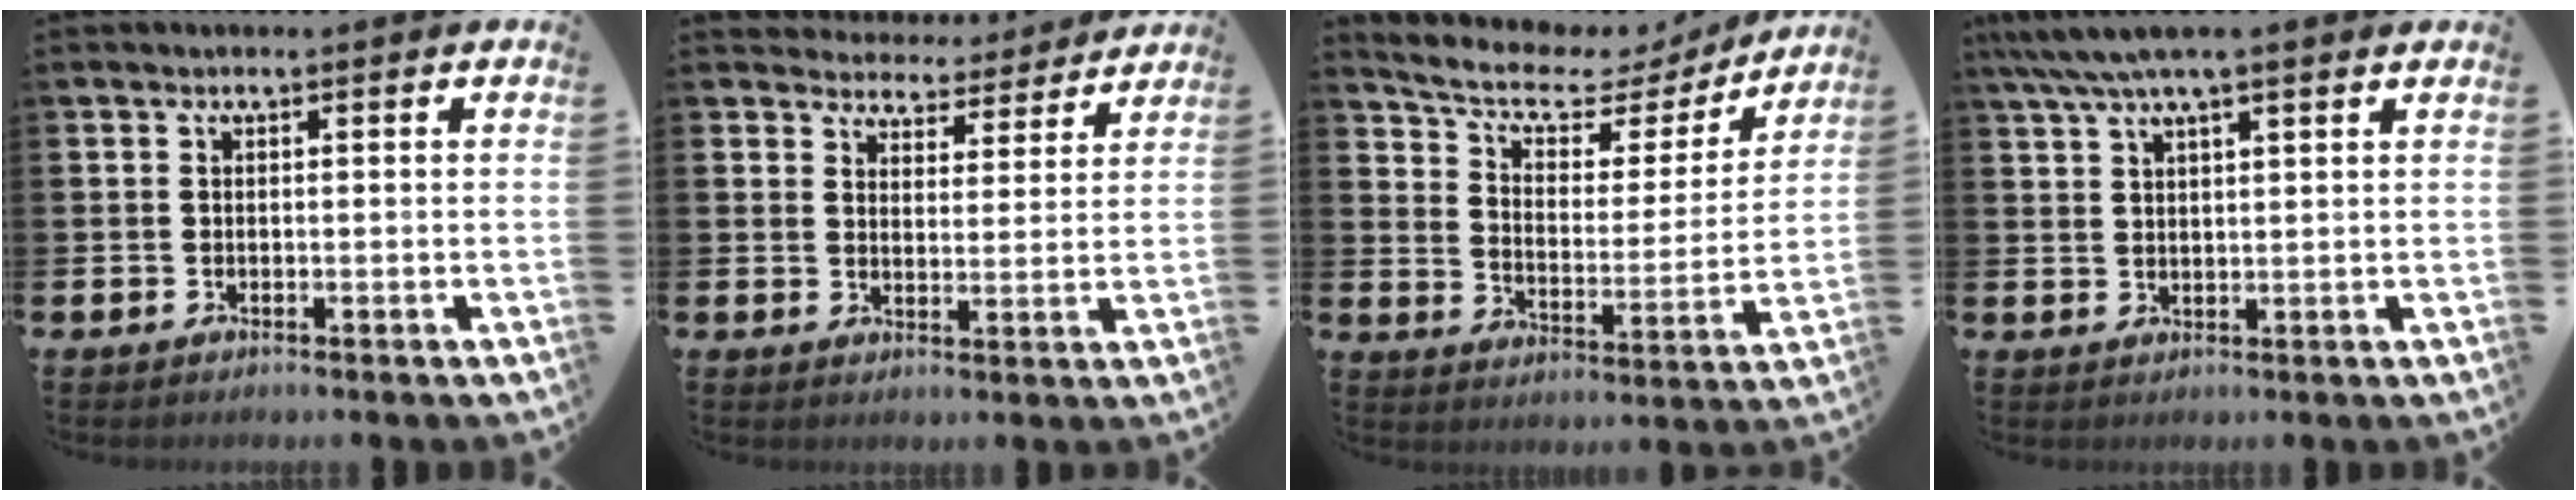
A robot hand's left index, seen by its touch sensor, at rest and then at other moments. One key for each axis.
{"total": 4.4, "fx": 4.3, "fy": 1.0, "fz": -0.4, "tx": 0.002, "ty": -0.041, "tz": 0.072}
{"total": 6.8, "fx": 5.6, "fy": 3.0, "fz": 2.4, "tx": -0.072, "ty": -0.041, "tz": 0.088}
{"total": 5.4, "fx": 4.3, "fy": 1.0, "fz": 3.2, "tx": -0.067, "ty": -0.006, "tz": 0.077}